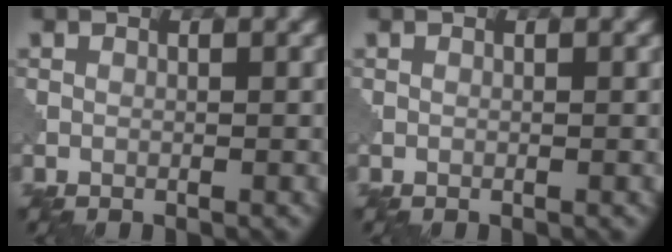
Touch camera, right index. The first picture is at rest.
{"total": 0.0}